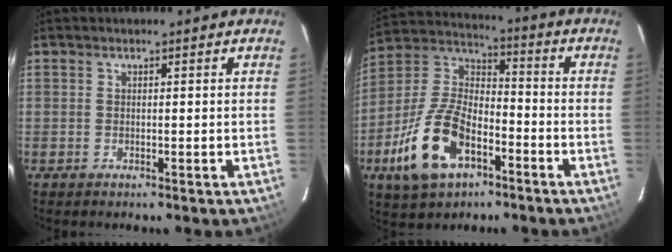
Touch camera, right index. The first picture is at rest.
{"total": 17.0, "force": [-7.8, 9.1, 11.9], "torque": [-0.260, 0.006, -0.141]}